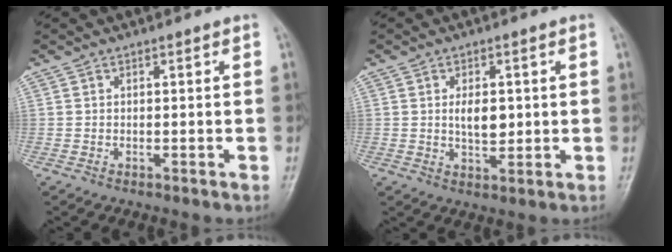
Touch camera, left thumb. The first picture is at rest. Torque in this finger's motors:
{"motor_torque": [0.86, 0.94, 0.86, 0.02, 0.03]}